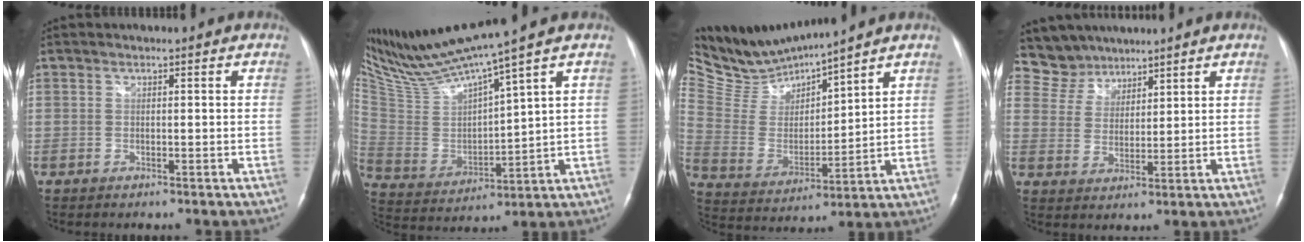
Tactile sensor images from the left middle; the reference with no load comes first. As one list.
[{"total": 14.4, "force": [12.3, -1.4, 7.3], "torque": [-0.154, -0.005, 0.246]}, {"total": 10.2, "force": [10.1, -0.4, 1.0], "torque": [-0.050, 0.000, 0.224]}, {"total": 6.0, "force": [5.3, 2.7, -0.7], "torque": [0.010, 0.010, 0.109]}]